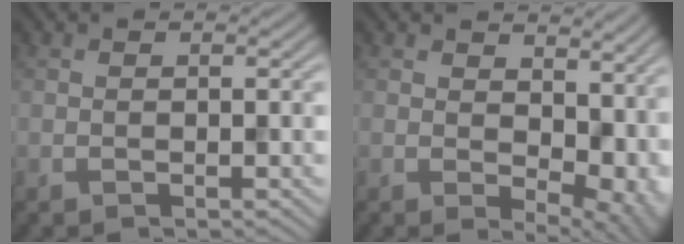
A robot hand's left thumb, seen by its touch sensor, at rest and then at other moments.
{"total": 8.7, "force": [2.5, 5.4, 6.4], "torque": [-0.095, -0.019, 0.058]}